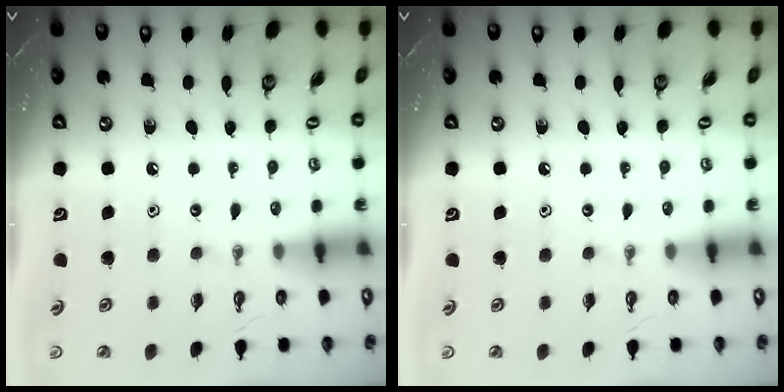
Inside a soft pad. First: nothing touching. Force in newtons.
{"total": 0.0}